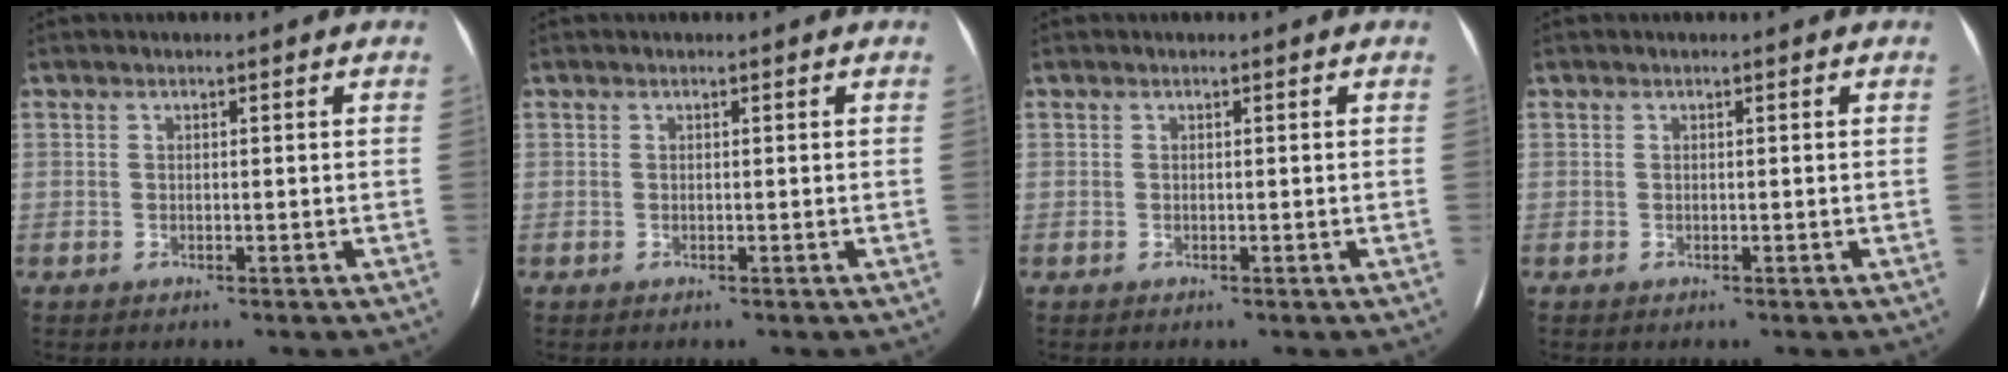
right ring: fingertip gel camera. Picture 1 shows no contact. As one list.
[{"total": 0.0}, {"total": 0.0}, {"total": 0.0}]